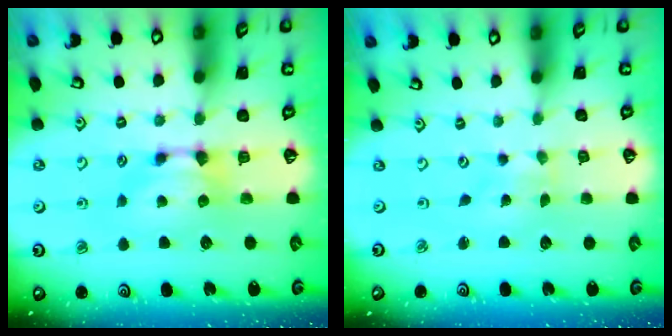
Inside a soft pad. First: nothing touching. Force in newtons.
{"total": 5.5, "press": 5.5, "slide": 0.5}